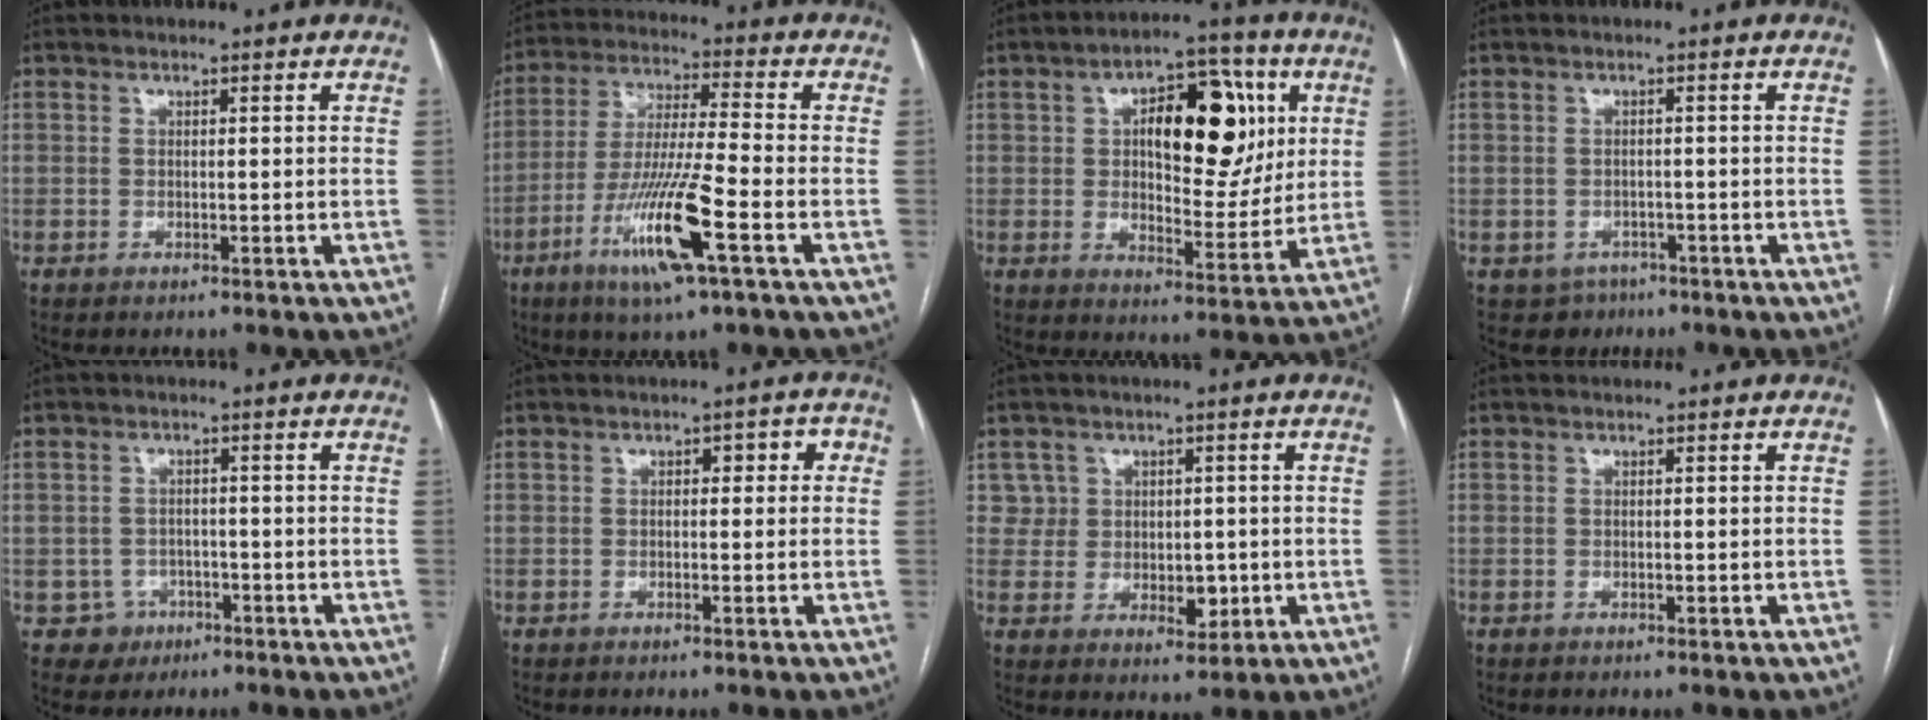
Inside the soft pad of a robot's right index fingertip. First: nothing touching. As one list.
[{"total": 13.7, "force": [-5.8, 0.2, 12.4], "torque": [-0.249, -0.021, -0.108]}, {"total": 14.0, "force": [3.9, 5.9, 12.0], "torque": [-0.174, 0.024, 0.063]}, {"total": 3.2, "force": [-1.8, 2.7, 0.2], "torque": [-0.003, 0.008, -0.022]}, {"total": 3.8, "force": [-1.5, 3.5, -0.3], "torque": [0.016, 0.016, -0.019]}, {"total": 2.9, "force": [0.4, 1.6, 2.4], "torque": [-0.023, 0.026, 0.002]}, {"total": 5.5, "force": [0.7, 5.1, 1.7], "torque": [-0.010, 0.009, 0.018]}, {"total": 0.0}]